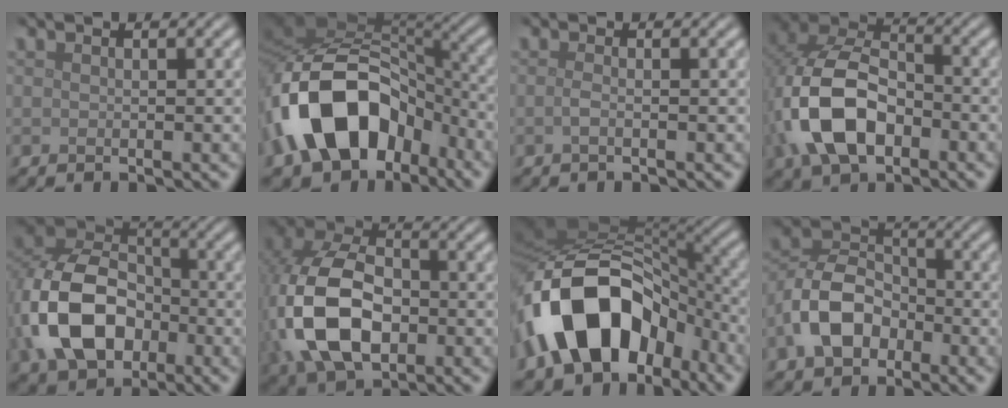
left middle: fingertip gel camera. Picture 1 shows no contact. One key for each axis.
{"total": 15.4, "fx": -5.8, "fy": 10.5, "fz": 9.6, "tx": -0.181, "ty": -0.001, "tz": -0.109}
{"total": 1.0, "fx": -0.3, "fy": 0.3, "fz": 0.9, "tx": -0.015, "ty": -0.001, "tz": -0.009}
{"total": 9.7, "fx": -2.7, "fy": 6.0, "fz": 7.1, "tx": -0.164, "ty": 0.004, "tz": -0.057}
{"total": 10.3, "fx": -2.8, "fy": 7.3, "fz": 6.7, "tx": -0.141, "ty": 0.004, "tz": -0.058}
{"total": 11.1, "fx": -2.3, "fy": 7.4, "fz": 8.0, "tx": -0.188, "ty": -0.008, "tz": -0.052}
{"total": 15.7, "fx": -5.9, "fy": 10.6, "fz": 10.0, "tx": -0.177, "ty": -0.001, "tz": -0.105}
{"total": 6.6, "fx": -2.6, "fy": 4.7, "fz": 4.0, "tx": -0.080, "ty": 0.008, "tz": -0.059}